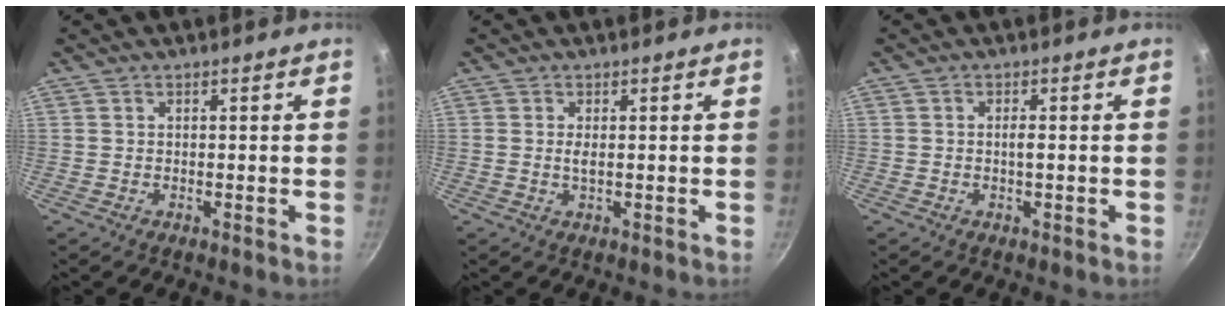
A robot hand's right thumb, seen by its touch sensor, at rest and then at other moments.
{"total": 1.3, "force": [0.2, 0.4, 1.3], "torque": [-0.028, -0.001, 0.002]}
{"total": 1.5, "force": [-0.2, 0.5, 1.4], "torque": [-0.026, 0.003, -0.006]}